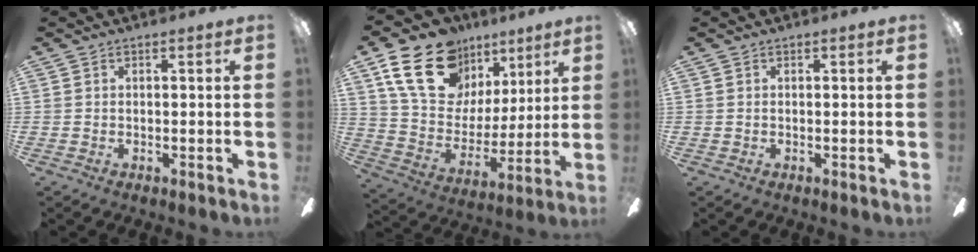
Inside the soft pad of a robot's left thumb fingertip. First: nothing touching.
{"total": 22.3, "force": [12.3, 15.0, 11.0], "torque": [-0.188, -0.051, 0.229]}
{"total": 0.0}